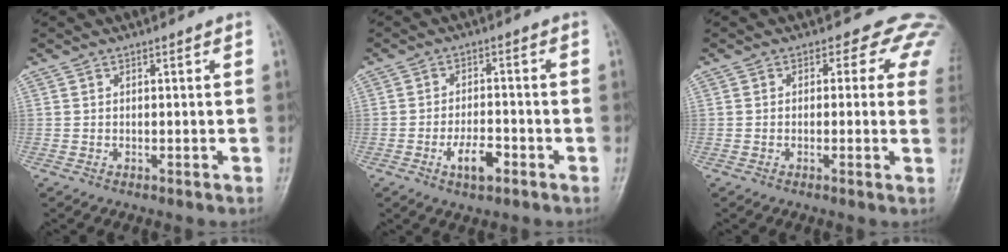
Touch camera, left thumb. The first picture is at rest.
{"total": 5.5, "force": [-2.9, 2.5, 4.1], "torque": [-0.065, 0.014, -0.047]}
{"total": 6.7, "force": [3.7, 4.6, 3.2], "torque": [0.004, -0.005, 0.013]}